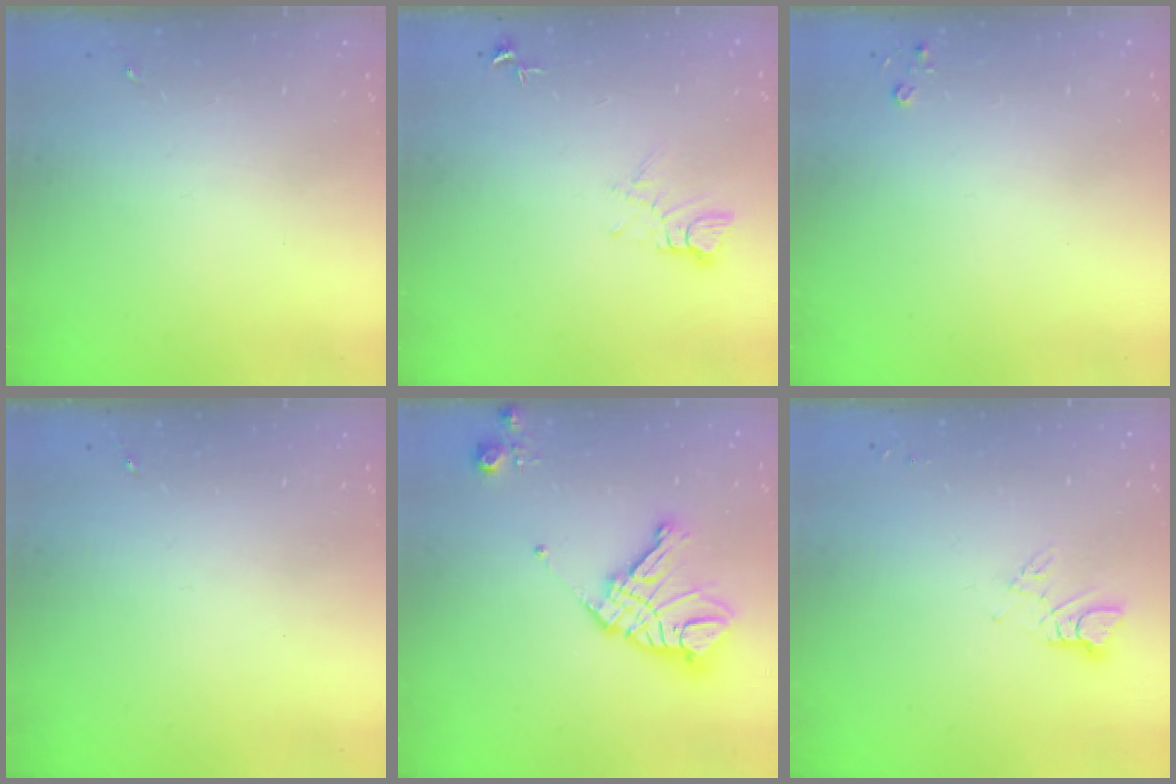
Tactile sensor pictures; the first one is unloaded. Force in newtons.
{"total": 5.2, "press": 5.2, "slide": 0.3}
{"total": 2.3, "press": 2.3, "slide": 0.3}
{"total": 0.0}
{"total": 17.1, "press": 17.0, "slide": 2.2}
{"total": 3.7, "press": 3.7, "slide": 0.4}